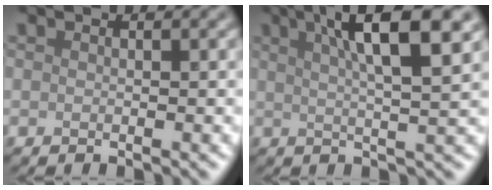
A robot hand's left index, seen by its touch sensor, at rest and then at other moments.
{"total": 8.5, "force": [3.7, 1.9, 7.4], "torque": [-0.086, 0.019, 0.048]}